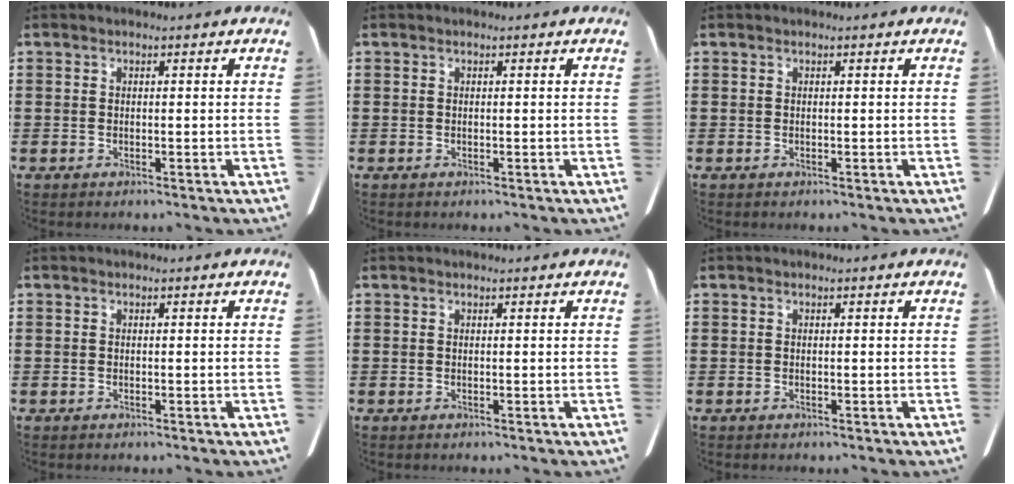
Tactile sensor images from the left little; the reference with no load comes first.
{"total": 0.0}
{"total": 0.0}
{"total": 0.0}
{"total": 0.0}
{"total": 0.0}